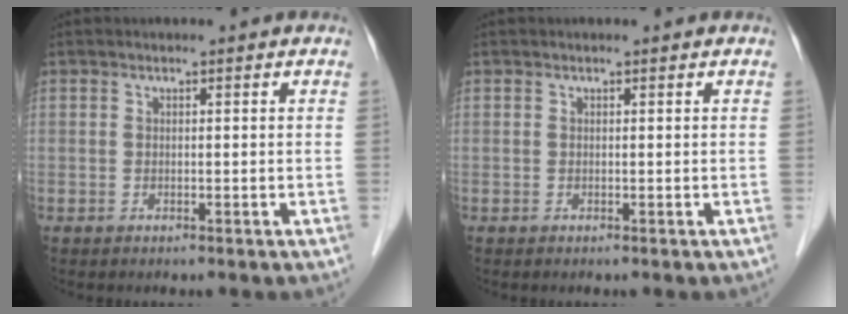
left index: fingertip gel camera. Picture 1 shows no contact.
{"total": 0.0}